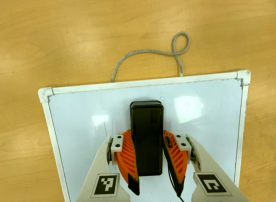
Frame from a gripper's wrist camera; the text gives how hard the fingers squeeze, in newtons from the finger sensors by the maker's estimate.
{"total": 12.9, "left": 12.5, "right": 13.3}